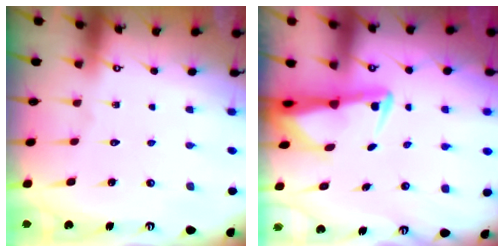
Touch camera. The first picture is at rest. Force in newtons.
{"total": 2.6, "press": 2.5, "slide": 0.7}